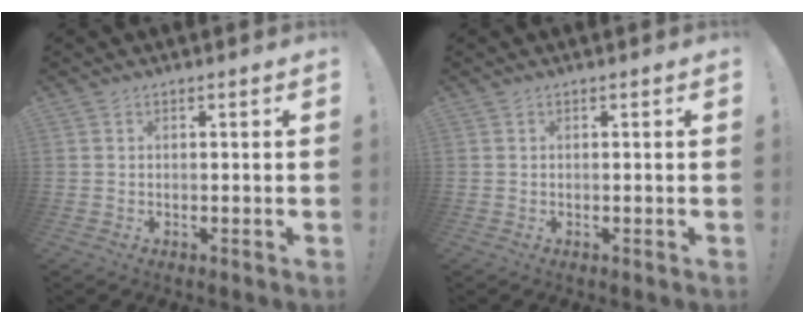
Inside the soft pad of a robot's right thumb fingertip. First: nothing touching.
{"total": 0.0}